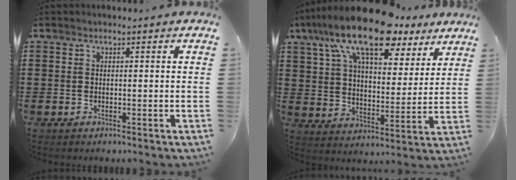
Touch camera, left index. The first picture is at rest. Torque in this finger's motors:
{"motor_torque": [2.14, 0.00, 1.05, 0.21]}